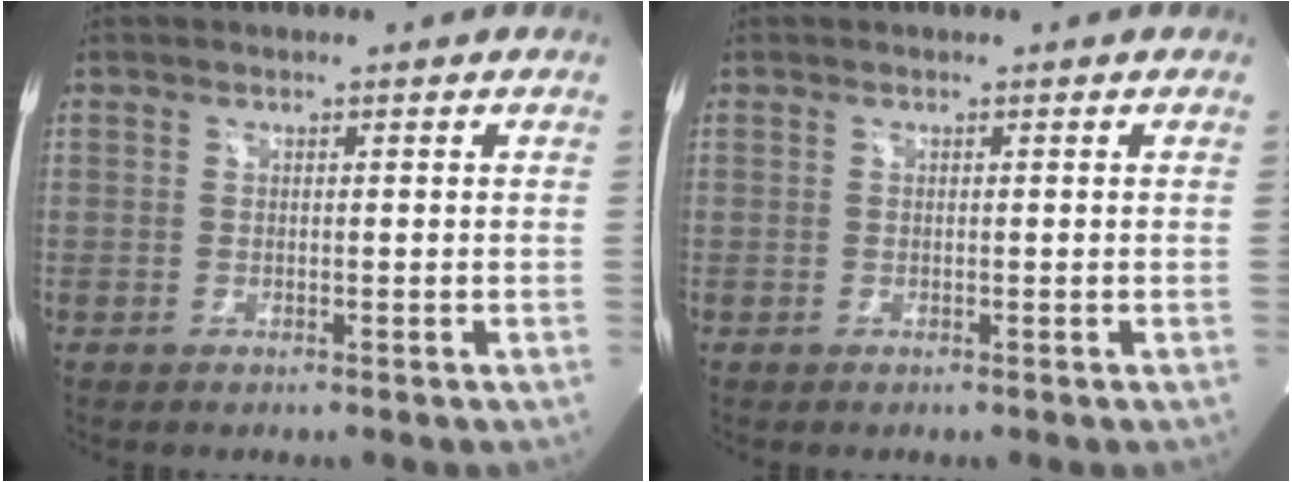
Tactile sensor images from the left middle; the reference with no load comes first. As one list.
[{"total": 0.0}]